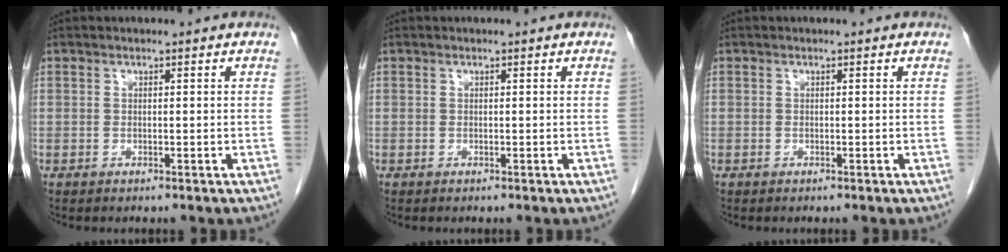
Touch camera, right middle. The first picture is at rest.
{"total": 0.0}
{"total": 0.0}